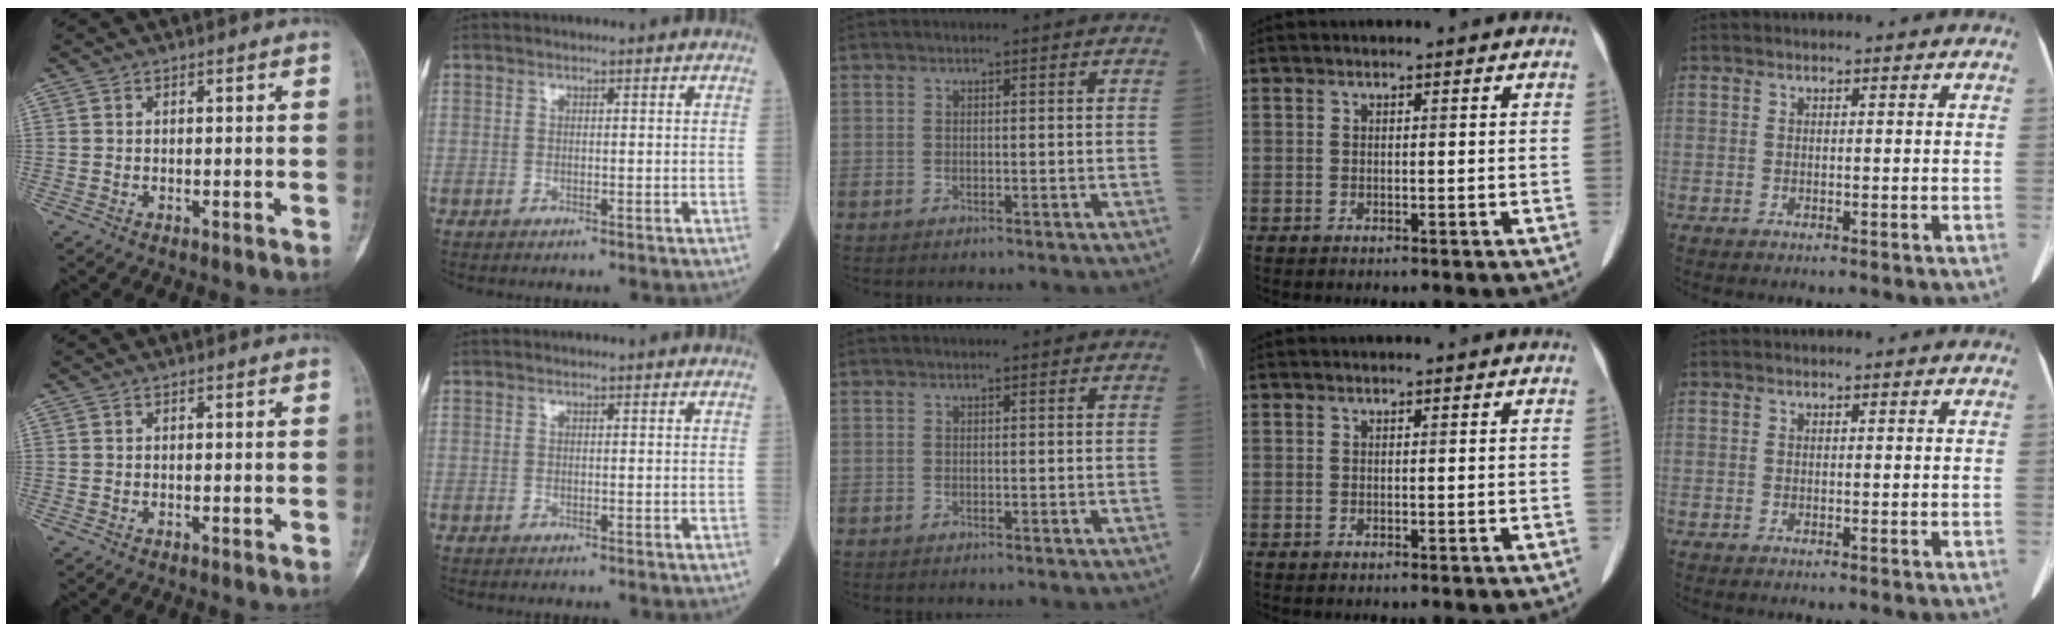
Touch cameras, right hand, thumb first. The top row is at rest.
{}